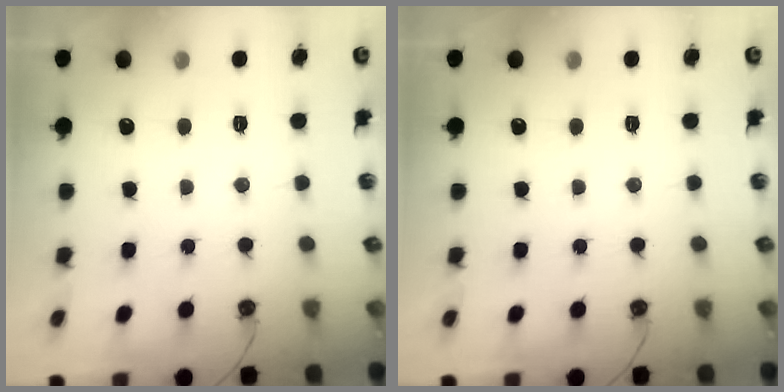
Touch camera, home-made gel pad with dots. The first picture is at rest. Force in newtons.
{"total": 0.0}